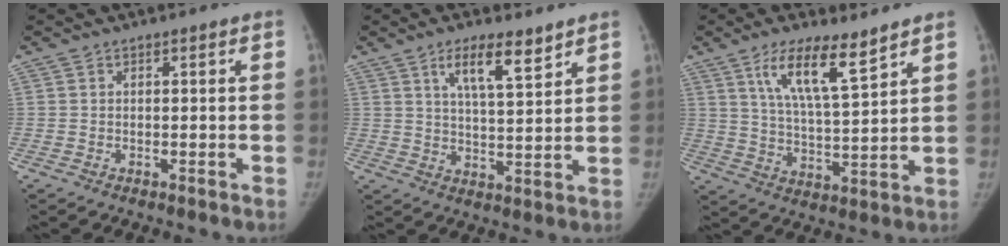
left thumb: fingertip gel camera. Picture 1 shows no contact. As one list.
[{"total": 8.4, "force": [5.3, 2.3, 6.2], "torque": [-0.093, -0.032, 0.092]}, {"total": 11.4, "force": [7.0, 2.7, 8.6], "torque": [-0.142, -0.040, 0.132]}]